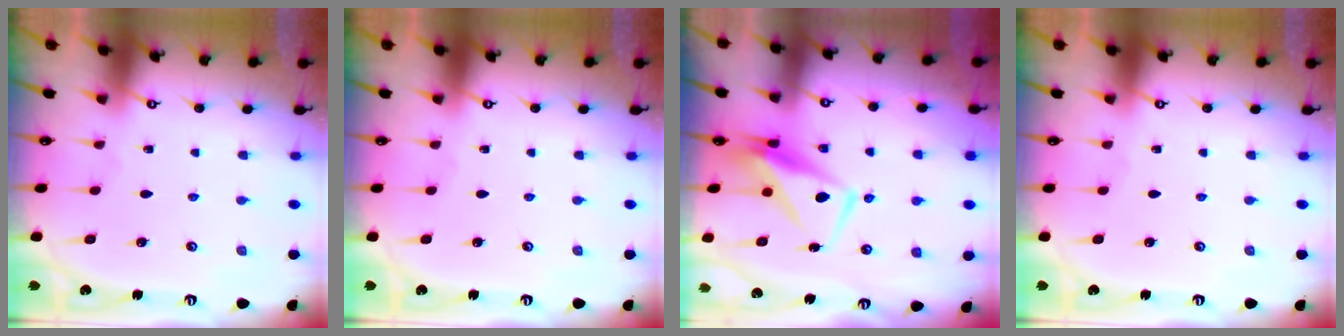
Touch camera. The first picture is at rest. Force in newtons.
{"total": 0.0}
{"total": 9.2, "press": 9.0, "slide": 1.6}
{"total": 0.0}